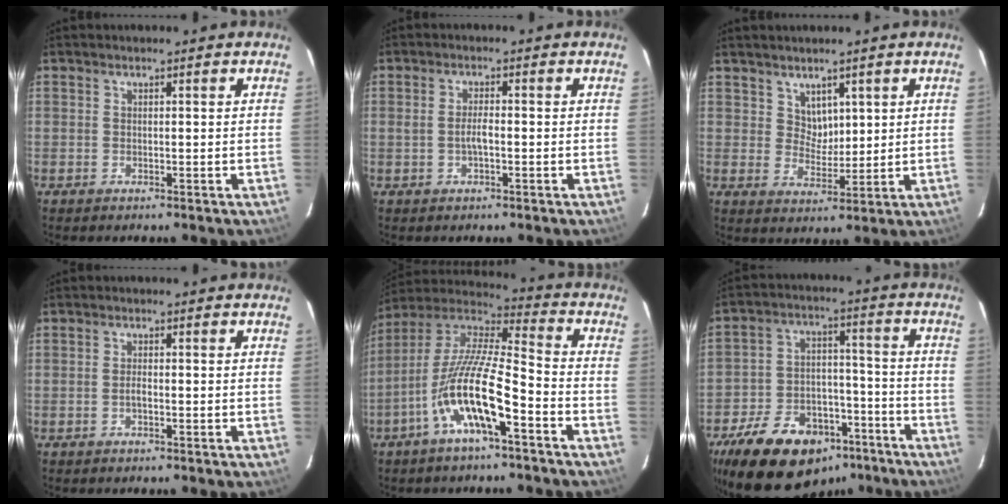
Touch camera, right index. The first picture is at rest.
{"total": 2.4, "force": [-0.6, 0.7, 2.2], "torque": [-0.044, 0.003, -0.012]}
{"total": 4.1, "force": [2.5, 3.0, 1.1], "torque": [-0.010, 0.003, 0.051]}
{"total": 1.3, "force": [-0.5, 0.4, 1.1], "torque": [-0.020, 0.000, -0.011]}
{"total": 15.4, "force": [-7.1, 2.9, 13.3], "torque": [-0.251, -0.012, -0.141]}
{"total": 22.6, "force": [-15.2, 12.7, 11.0], "torque": [-0.233, 0.032, -0.216]}